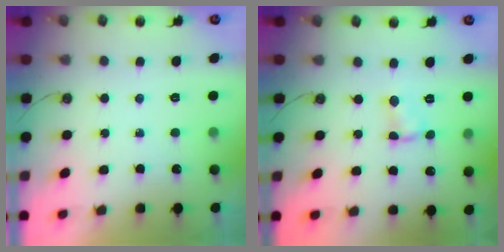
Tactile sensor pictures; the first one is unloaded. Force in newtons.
{"total": 2.2, "press": 2.1, "slide": 0.3}